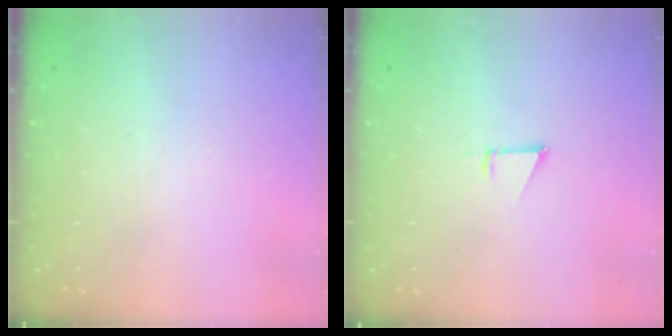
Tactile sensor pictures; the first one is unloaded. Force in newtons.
{"total": 2.5, "press": 2.5, "slide": 0.1}